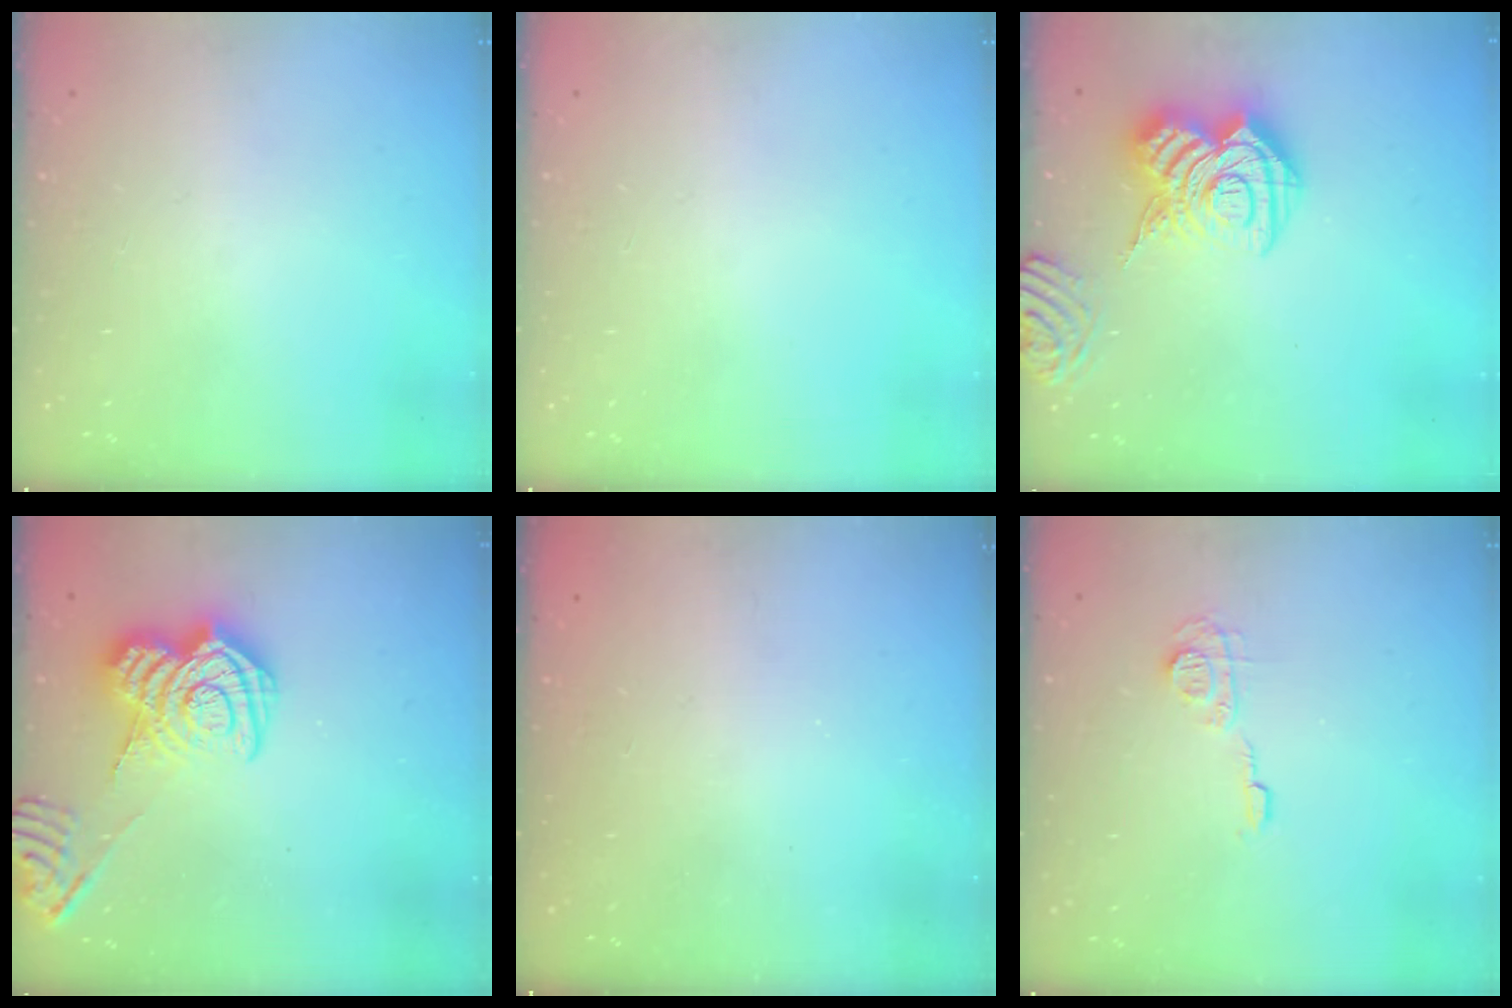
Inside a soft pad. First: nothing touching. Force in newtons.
{"total": 0.0}
{"total": 16.8, "press": 16.7, "slide": 1.4}
{"total": 12.8, "press": 12.8, "slide": 0.7}
{"total": 2.3, "press": 2.2, "slide": 0.8}
{"total": 6.5, "press": 6.5, "slide": 0.4}